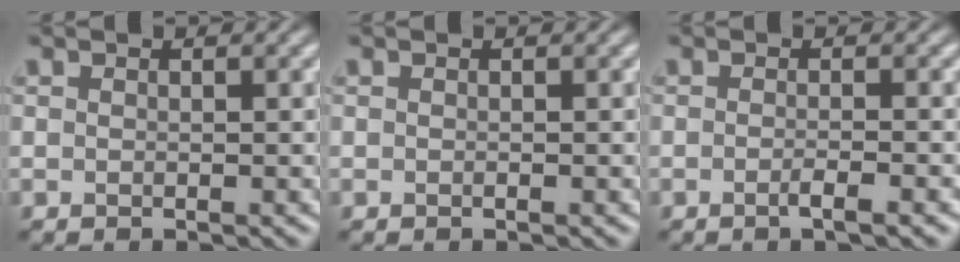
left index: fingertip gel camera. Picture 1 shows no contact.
{"total": 0.0}
{"total": 1.9, "force": [-0.8, 0.5, 1.7], "torque": [-0.020, 0.001, -0.018]}